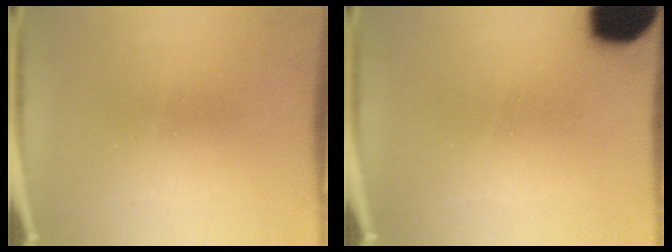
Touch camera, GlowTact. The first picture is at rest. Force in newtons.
{"total": 17.9}